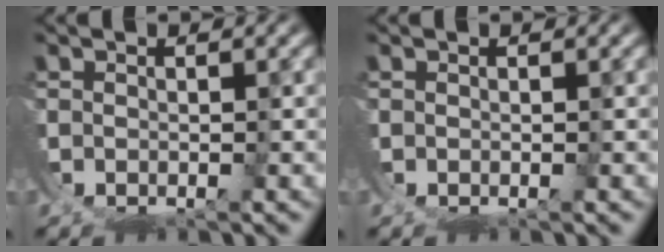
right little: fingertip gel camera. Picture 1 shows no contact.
{"total": 0.0}